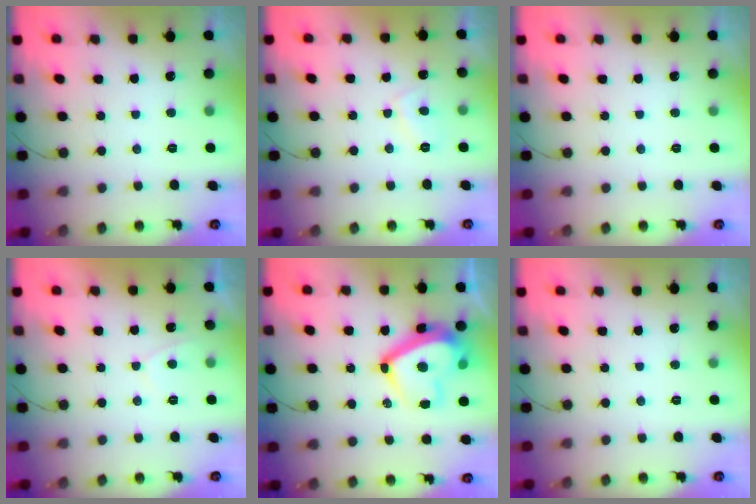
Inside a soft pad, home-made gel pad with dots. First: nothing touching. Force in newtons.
{"total": 3.9, "press": 3.8, "slide": 0.6}
{"total": 0.0}
{"total": 2.5, "press": 2.4, "slide": 0.7}
{"total": 14.3, "press": 14.2, "slide": 1.4}
{"total": 0.0}